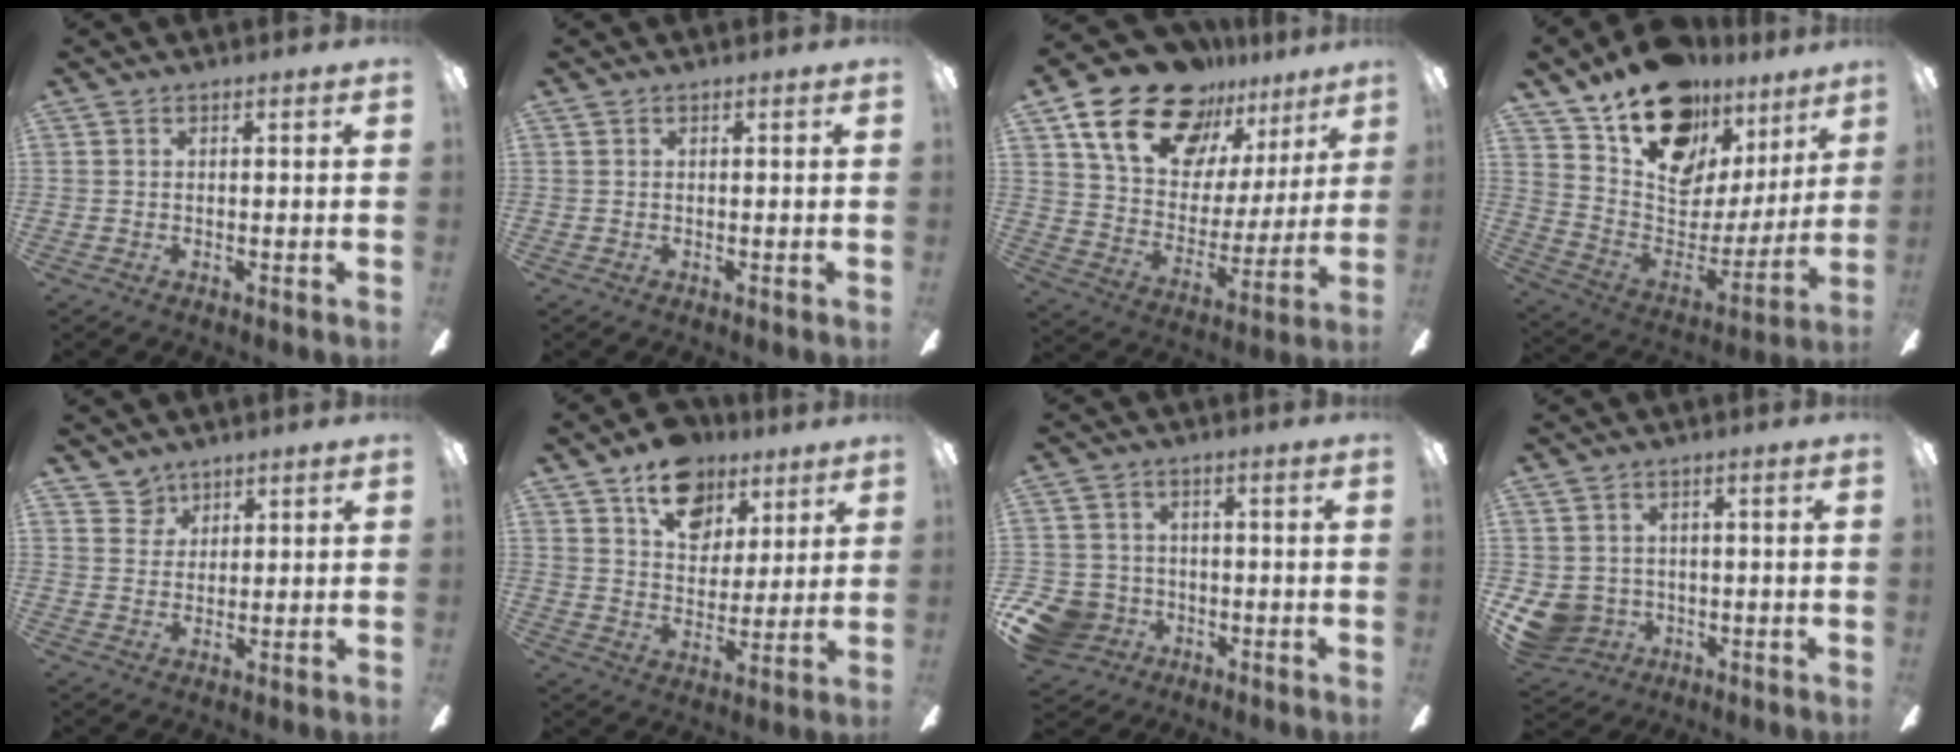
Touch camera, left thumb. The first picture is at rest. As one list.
[{"total": 0.0}, {"total": 21.8, "force": [15.5, 11.9, 9.7], "torque": [-0.178, -0.093, 0.282]}, {"total": 19.1, "force": [13.7, 10.7, 7.9], "torque": [-0.121, -0.101, 0.246]}, {"total": 4.4, "force": [3.4, 2.8, 0.0], "torque": [-0.001, -0.012, 0.062]}, {"total": 13.8, "force": [8.5, 9.0, 6.0], "torque": [-0.078, -0.042, 0.154]}, {"total": 9.6, "force": [-3.8, 8.2, 3.3], "torque": [-0.091, 0.027, -0.067]}, {"total": 6.9, "force": [-1.4, 6.4, 2.0], "torque": [-0.076, 0.004, -0.027]}]